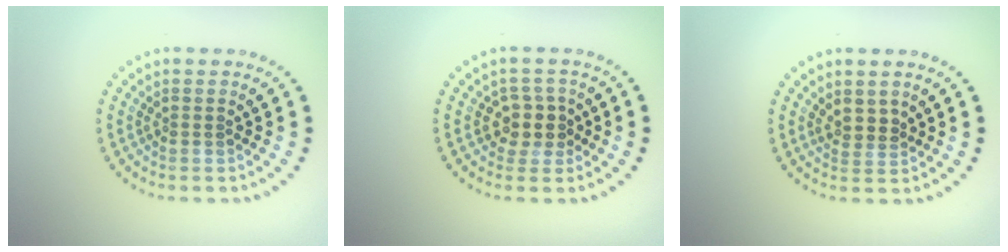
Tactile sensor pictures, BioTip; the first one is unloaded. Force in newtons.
{"total": 2.5, "press": 2.2, "slide": 1.1}
{"total": 1.5, "press": 1.2, "slide": 1.0}